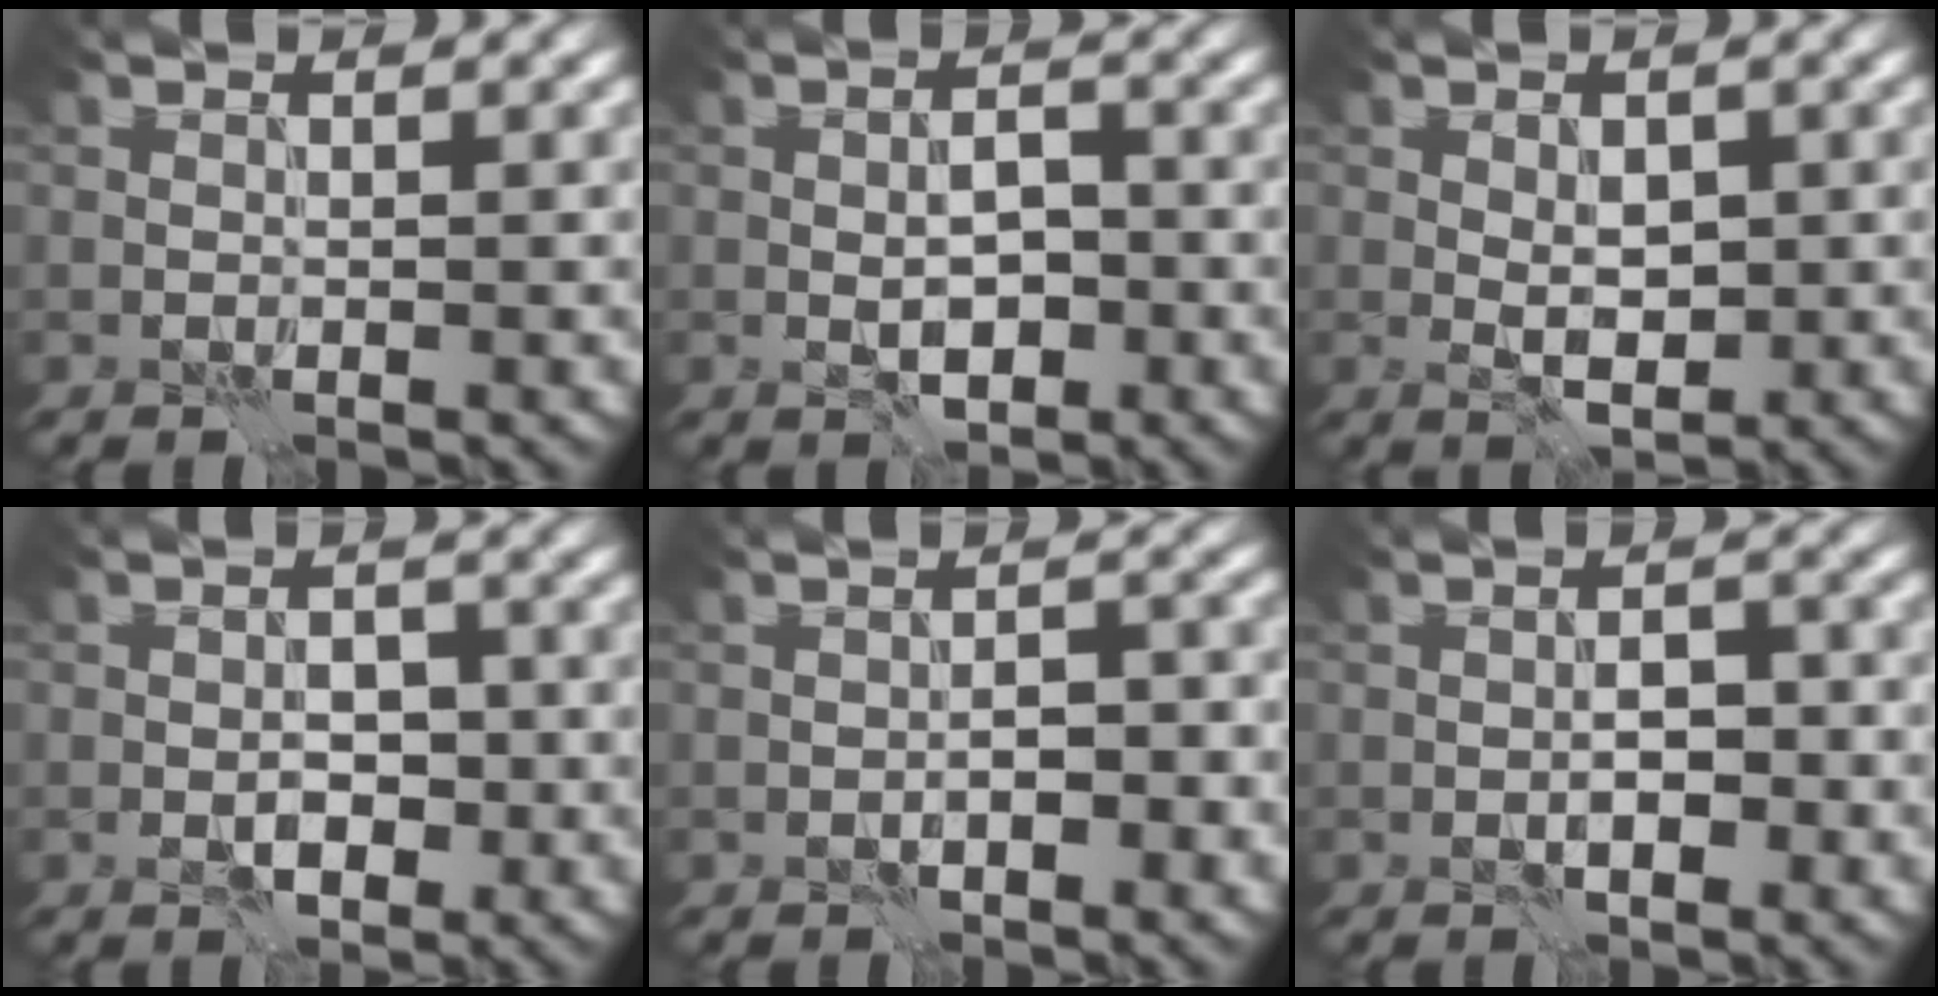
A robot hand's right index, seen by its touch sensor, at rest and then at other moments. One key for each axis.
{"total": 3.5, "fx": -0.9, "fy": 1.8, "fz": 2.8, "tx": -0.041, "ty": 0.004, "tz": -0.017}
{"total": 2.6, "fx": 0.1, "fy": 1.5, "fz": 2.1, "tx": -0.032, "ty": -0.003, "tz": 0.005}
{"total": 2.9, "fx": -0.9, "fy": 1.6, "fz": 2.2, "tx": -0.029, "ty": 0.004, "tz": -0.015}
{"total": 2.5, "fx": -0.9, "fy": 1.0, "fz": 2.1, "tx": -0.017, "ty": 0.010, "tz": -0.021}
{"total": 2.8, "fx": -0.9, "fy": 1.2, "fz": 2.3, "tx": -0.024, "ty": 0.007, "tz": -0.021}